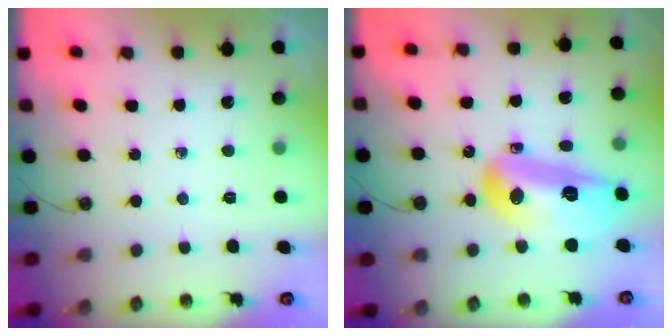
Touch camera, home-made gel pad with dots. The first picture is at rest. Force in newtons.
{"total": 29.9, "press": 24.6, "slide": 17.0}